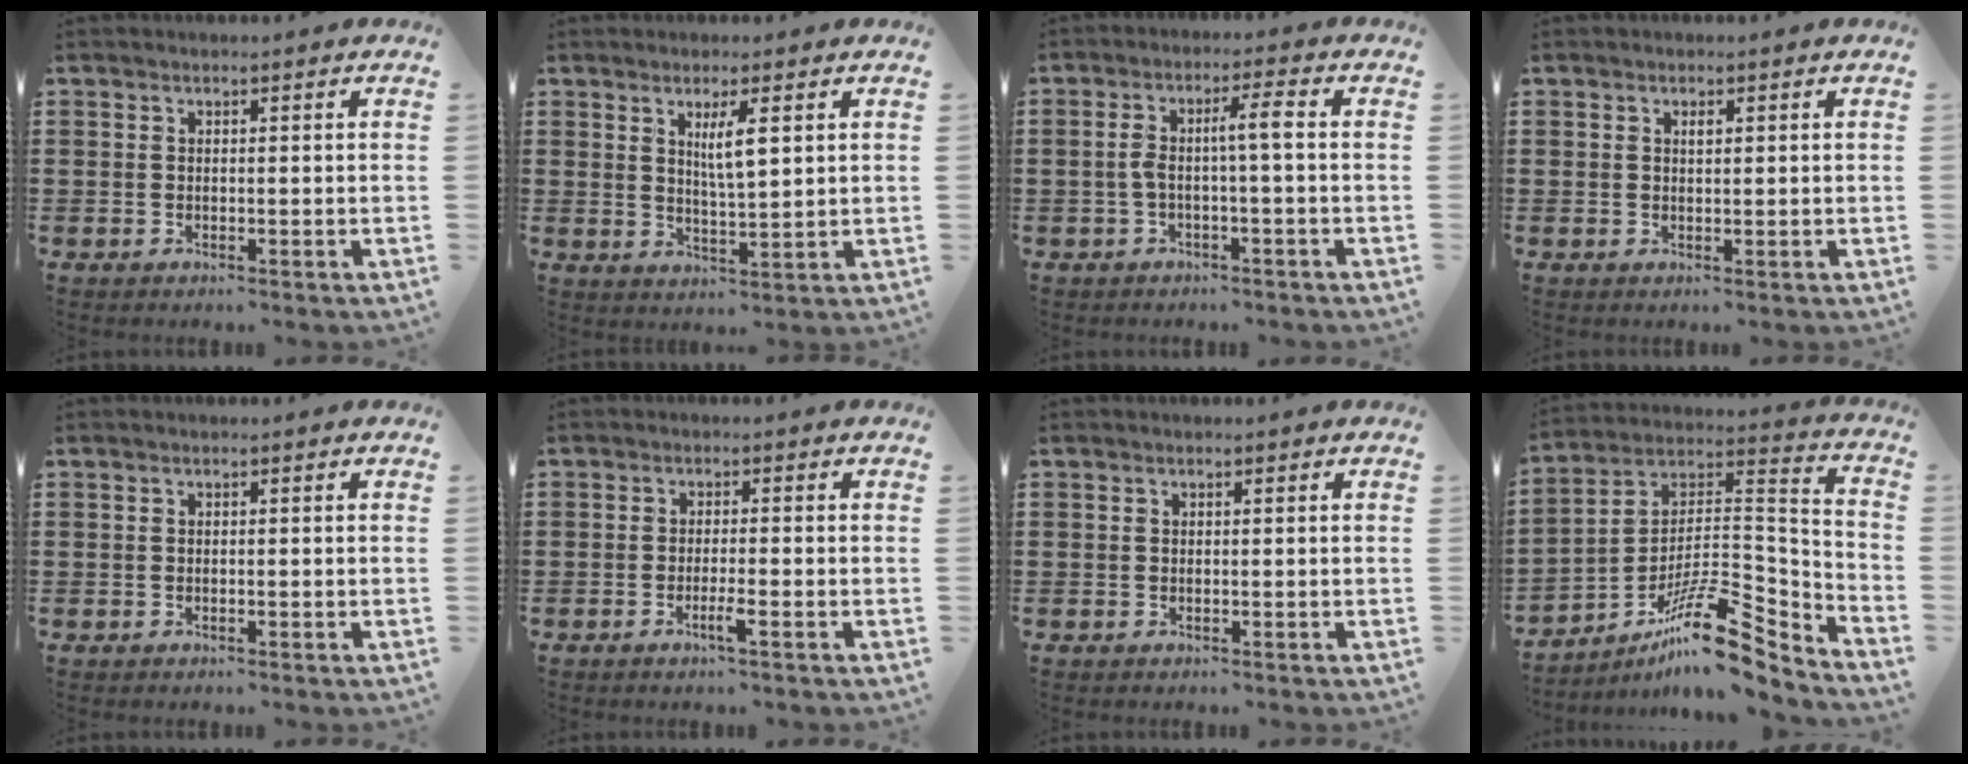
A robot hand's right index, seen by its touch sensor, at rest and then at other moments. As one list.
[{"total": 4.3, "force": [1.6, 0.9, 3.9], "torque": [-0.072, 0.002, 0.024]}, {"total": 4.4, "force": [-0.4, 0.3, 4.3], "torque": [-0.082, 0.005, -0.014]}, {"total": 0.9, "force": [0.3, 0.3, 0.8], "torque": [-0.016, 0.001, 0.006]}, {"total": 0.0}, {"total": 2.4, "force": [-1.3, 0.0, 2.0], "torque": [-0.032, -0.001, -0.025]}, {"total": 0.0}, {"total": 14.8, "force": [-10.3, 4.0, 9.8], "torque": [-0.150, 0.032, -0.188]}]